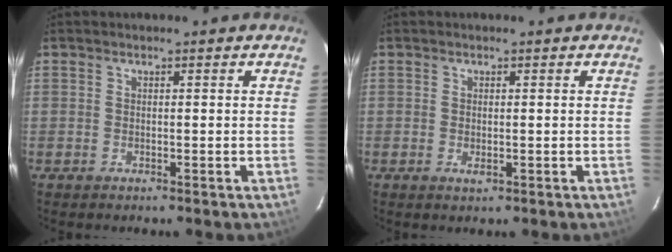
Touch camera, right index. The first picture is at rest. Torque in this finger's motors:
{"motor_torque": [0.00, -0.06, 0.13, 0.01]}